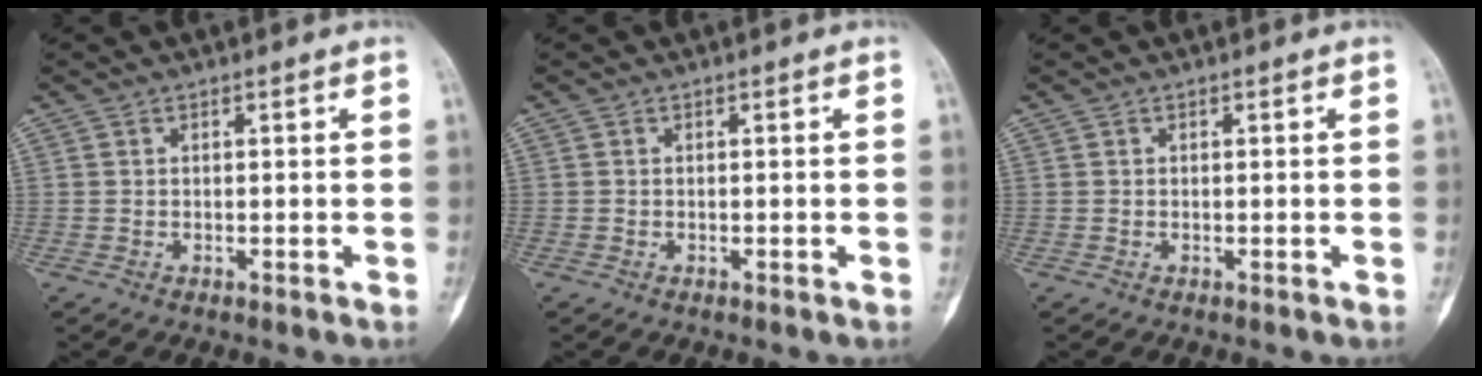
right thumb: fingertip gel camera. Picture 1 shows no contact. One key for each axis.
{"total": 0.0}
{"total": 0.0}